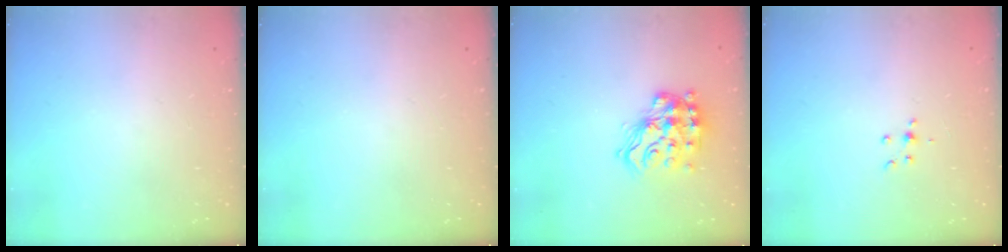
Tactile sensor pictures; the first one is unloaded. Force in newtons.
{"total": 0.0}
{"total": 17.5, "press": 17.5, "slide": 1.0}
{"total": 3.7, "press": 3.6, "slide": 0.9}